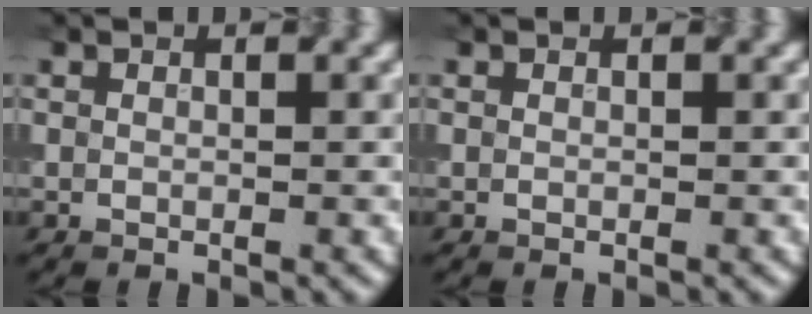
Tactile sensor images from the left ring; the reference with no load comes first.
{"total": 0.0}